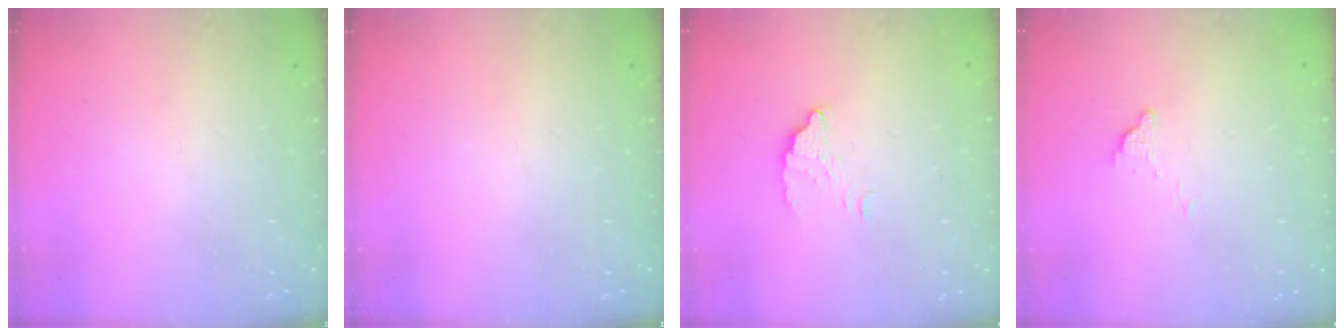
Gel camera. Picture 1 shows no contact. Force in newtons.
{"total": 0.0}
{"total": 3.5, "press": 3.5, "slide": 0.1}
{"total": 3.6, "press": 3.6, "slide": 0.1}